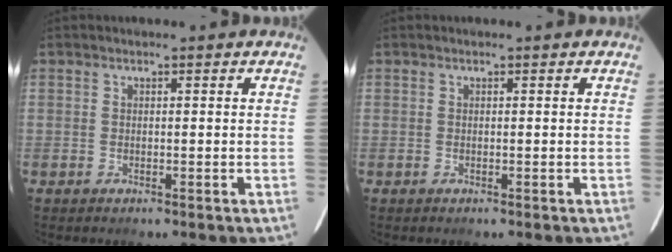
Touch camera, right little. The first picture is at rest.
{"total": 0.0}